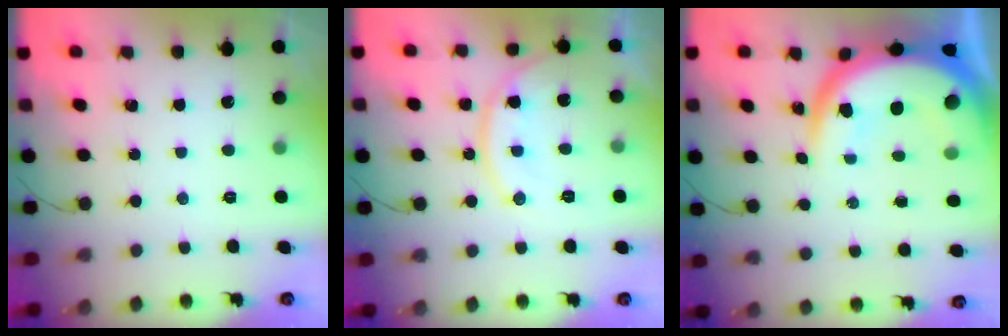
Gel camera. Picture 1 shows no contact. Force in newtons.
{"total": 13.2, "press": 13.2, "slide": 0.5}
{"total": 18.0, "press": 17.9, "slide": 1.6}